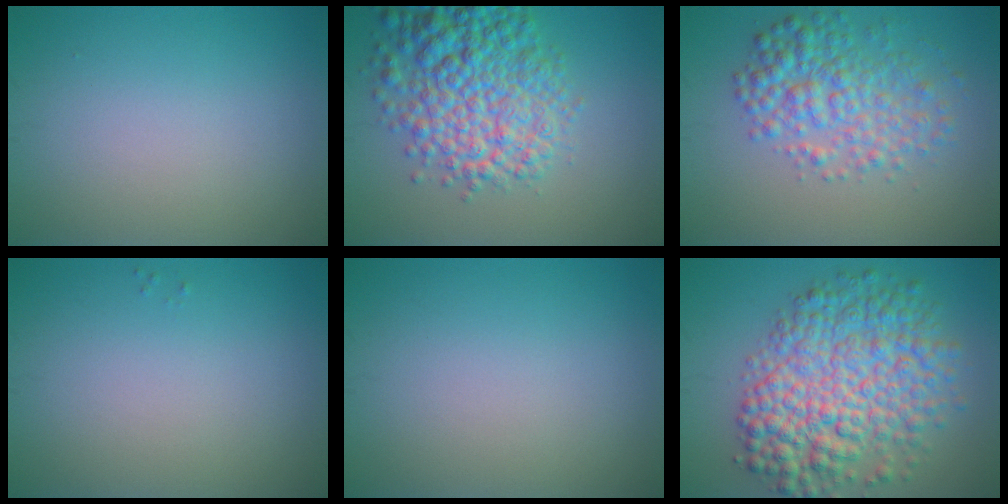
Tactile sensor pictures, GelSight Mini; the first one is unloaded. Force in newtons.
{"total": 8.7, "press": 8.7, "slide": 0.3}
{"total": 5.1, "press": 5.1, "slide": 0.1}
{"total": 0.0}
{"total": 0.0}
{"total": 9.7, "press": 9.7, "slide": 0.1}